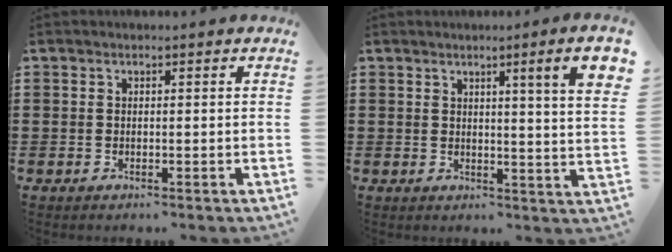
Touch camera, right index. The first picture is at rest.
{"total": 5.6, "force": [2.7, -0.5, 4.9], "torque": [-0.076, -0.018, 0.037]}